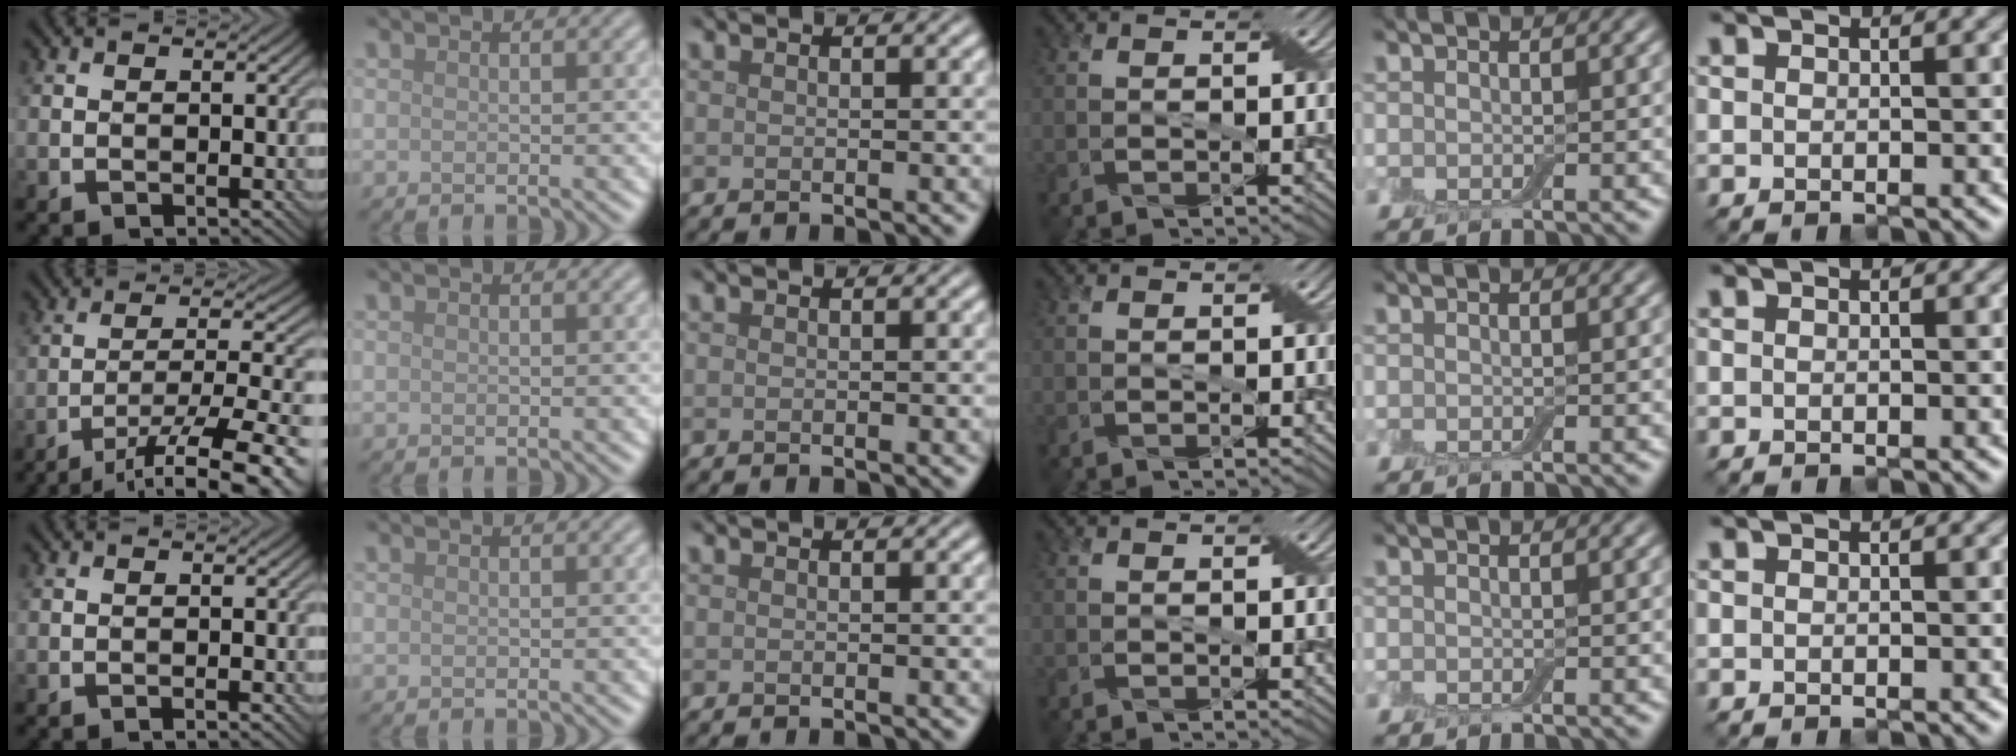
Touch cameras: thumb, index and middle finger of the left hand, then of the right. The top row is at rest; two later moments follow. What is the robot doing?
{"motion": "pour", "object": "bottle"}